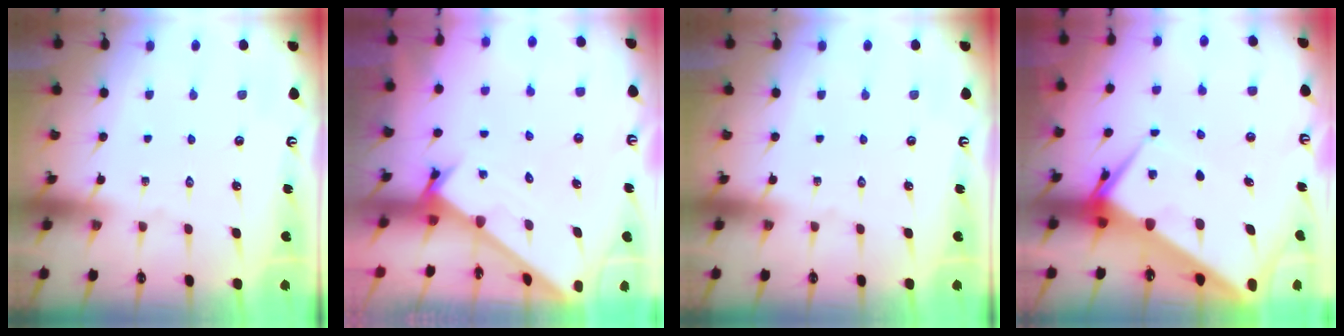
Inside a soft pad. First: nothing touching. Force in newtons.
{"total": 1.6, "press": 1.6, "slide": 0.1}
{"total": 0.0}
{"total": 8.6, "press": 8.5, "slide": 0.9}